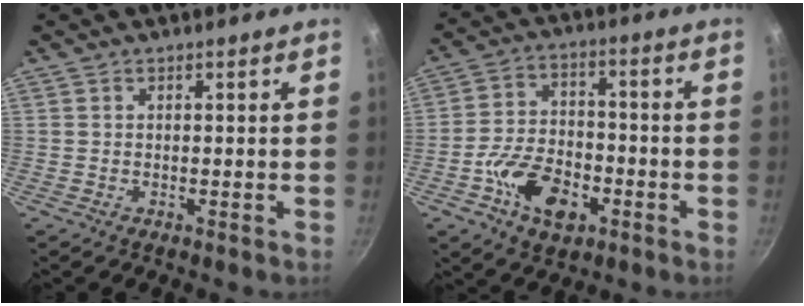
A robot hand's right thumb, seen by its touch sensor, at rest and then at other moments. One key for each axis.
{"total": 12.3, "fx": -4.9, "fy": 7.7, "fz": 8.3, "tx": -0.126, "ty": 0.033, "tz": -0.088}